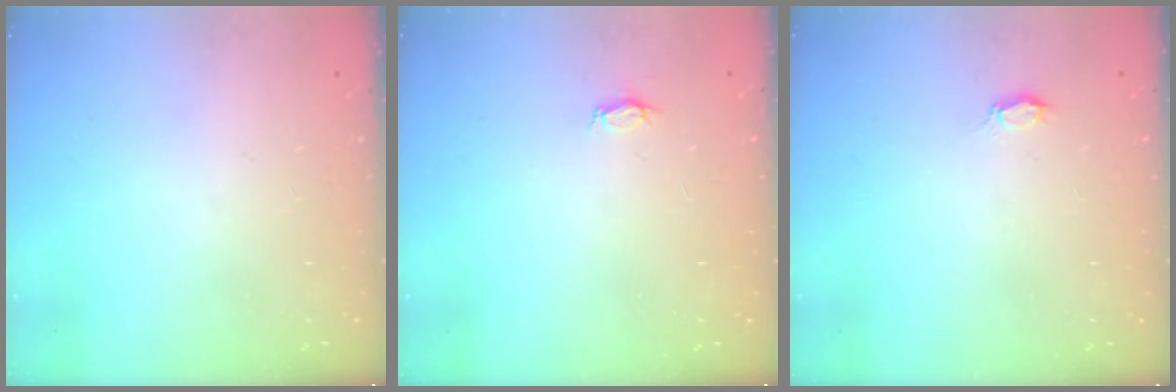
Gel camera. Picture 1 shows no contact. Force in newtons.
{"total": 2.9, "press": 2.9, "slide": 0.4}
{"total": 2.1, "press": 2.1, "slide": 0.3}